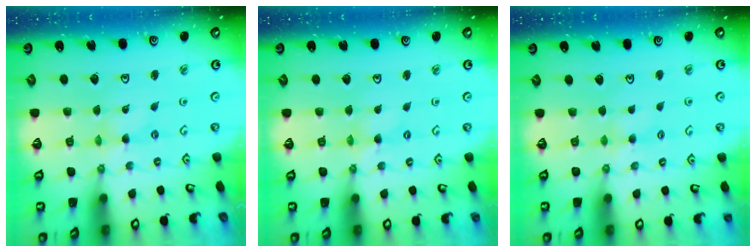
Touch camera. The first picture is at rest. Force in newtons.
{"total": 1.2, "press": 1.1, "slide": 0.2}
{"total": 2.3, "press": 2.3, "slide": 0.4}